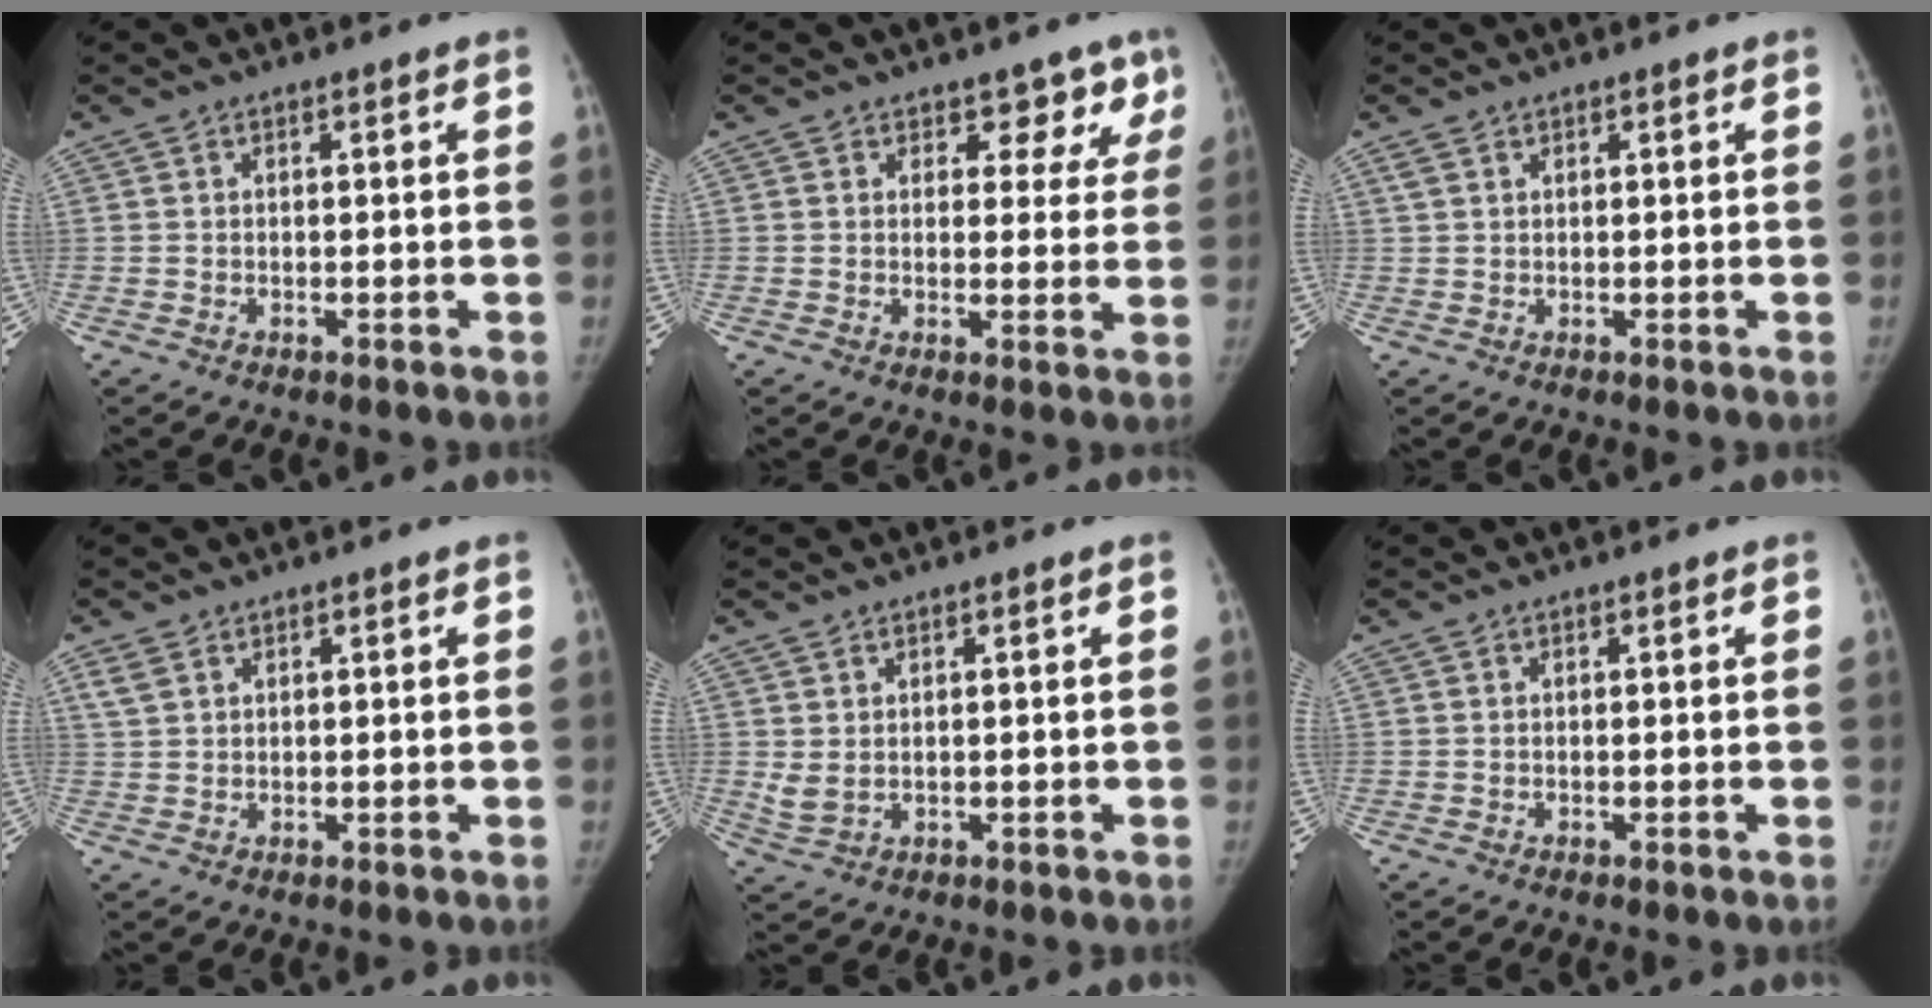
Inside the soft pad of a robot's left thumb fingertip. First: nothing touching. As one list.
[{"total": 5.6, "force": [4.1, 3.7, 1.4], "torque": [0.026, -0.023, 0.038]}, {"total": 1.5, "force": [0.9, 0.9, 0.7], "torque": [-0.014, 0.006, 0.022]}, {"total": 2.5, "force": [1.5, 1.5, 1.2], "torque": [-0.021, 0.002, 0.038]}, {"total": 2.7, "force": [0.6, 1.7, 2.1], "torque": [-0.042, -0.004, 0.018]}, {"total": 0.0}]